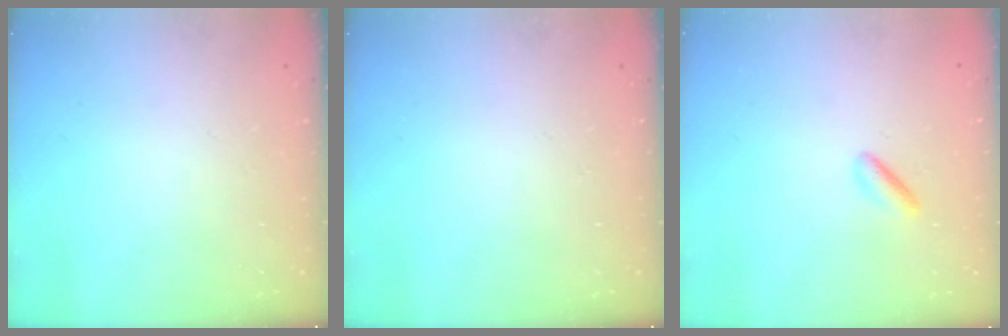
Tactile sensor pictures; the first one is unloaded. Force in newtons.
{"total": 0.0}
{"total": 1.9, "press": 1.7, "slide": 0.7}